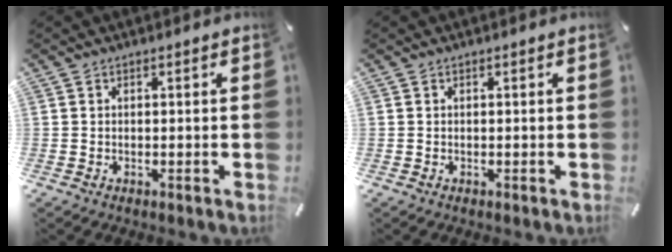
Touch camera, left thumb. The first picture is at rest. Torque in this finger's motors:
{"motor_torque": [0.00, 0.00, -0.03, 0.03, 0.00]}